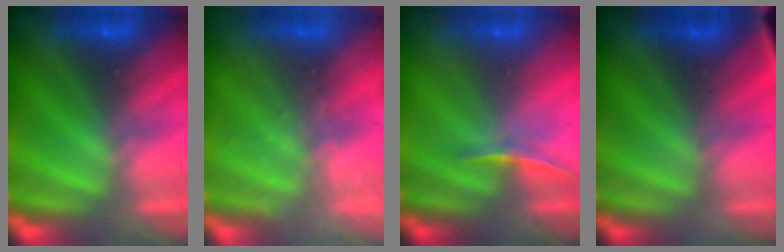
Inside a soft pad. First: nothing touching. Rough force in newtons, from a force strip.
{"total": 2.1}
{"total": 1.1}
{"total": 2.7}